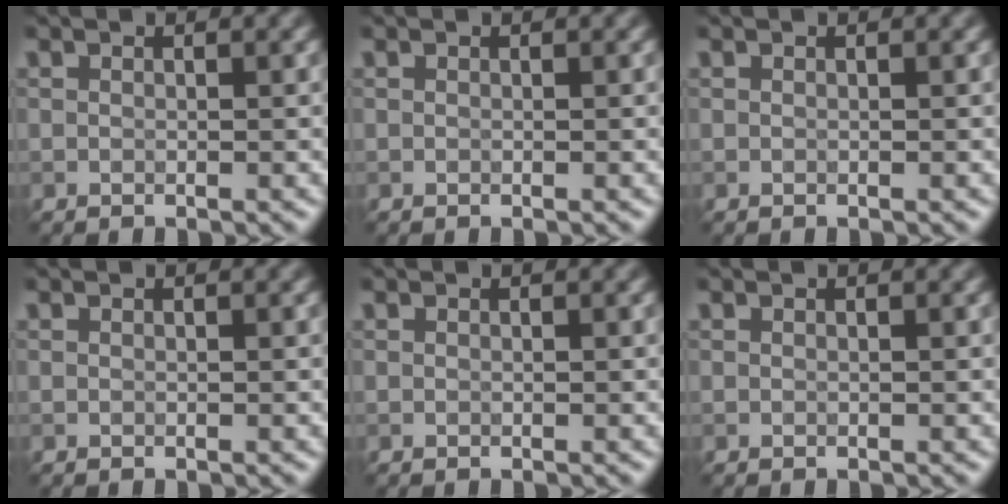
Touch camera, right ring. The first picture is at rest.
{"total": 0.0}
{"total": 0.0}
{"total": 0.0}
{"total": 0.0}
{"total": 0.0}